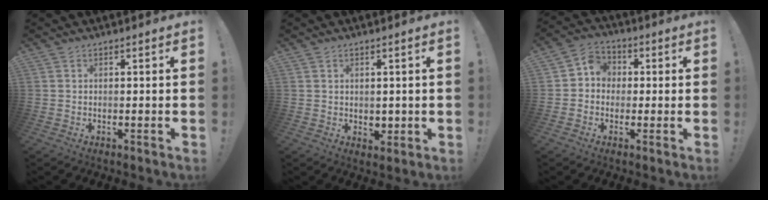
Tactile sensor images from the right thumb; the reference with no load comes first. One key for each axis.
{"total": 2.9, "fx": 1.0, "fy": 2.4, "fz": 1.1, "tx": 0.002, "ty": -0.010, "tz": 0.016}
{"total": 6.1, "fx": -1.0, "fy": 5.7, "fz": 2.0, "tx": -0.033, "ty": 0.019, "tz": -0.014}